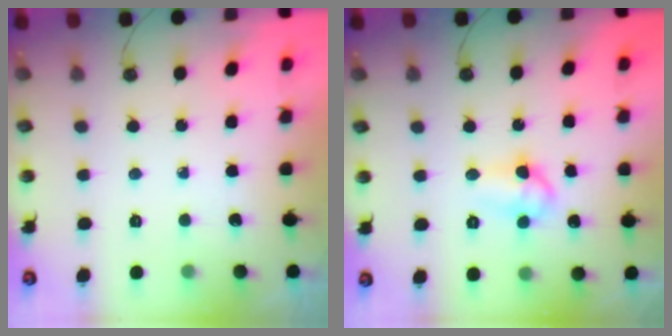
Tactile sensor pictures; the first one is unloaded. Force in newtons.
{"total": 7.3, "press": 7.2, "slide": 0.8}